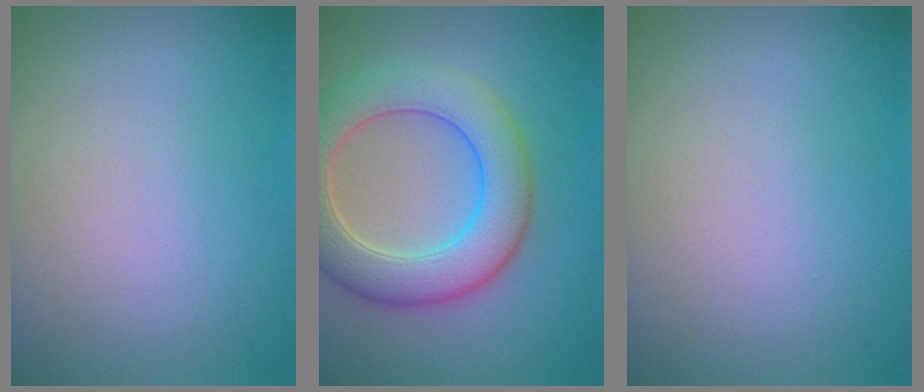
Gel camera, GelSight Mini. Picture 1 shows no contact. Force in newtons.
{"total": 7.3, "press": 7.3, "slide": 0.3}
{"total": 0.0}